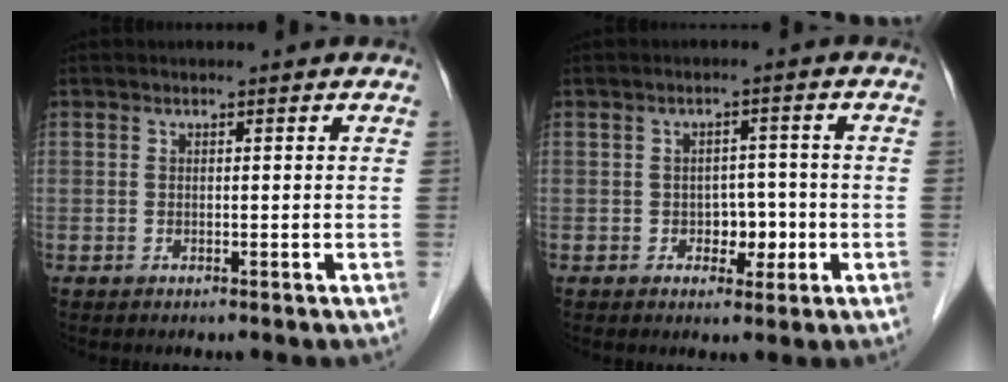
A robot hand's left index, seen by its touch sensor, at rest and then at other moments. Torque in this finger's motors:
{"motor_torque": [-0.03, 0.08, -0.05, -0.01]}